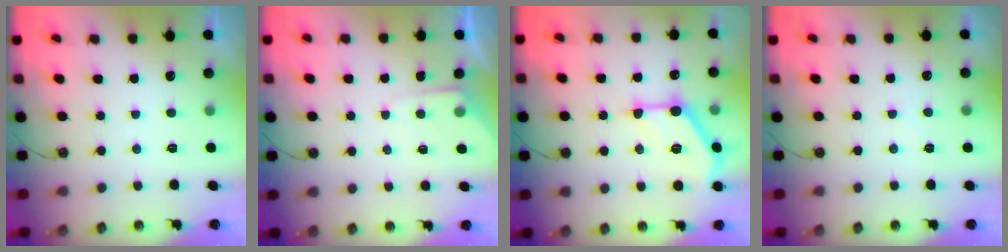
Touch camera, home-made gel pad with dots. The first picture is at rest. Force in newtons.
{"total": 3.8, "press": 3.7, "slide": 0.5}
{"total": 13.6, "press": 13.6, "slide": 0.7}
{"total": 4.1, "press": 4.1, "slide": 0.7}